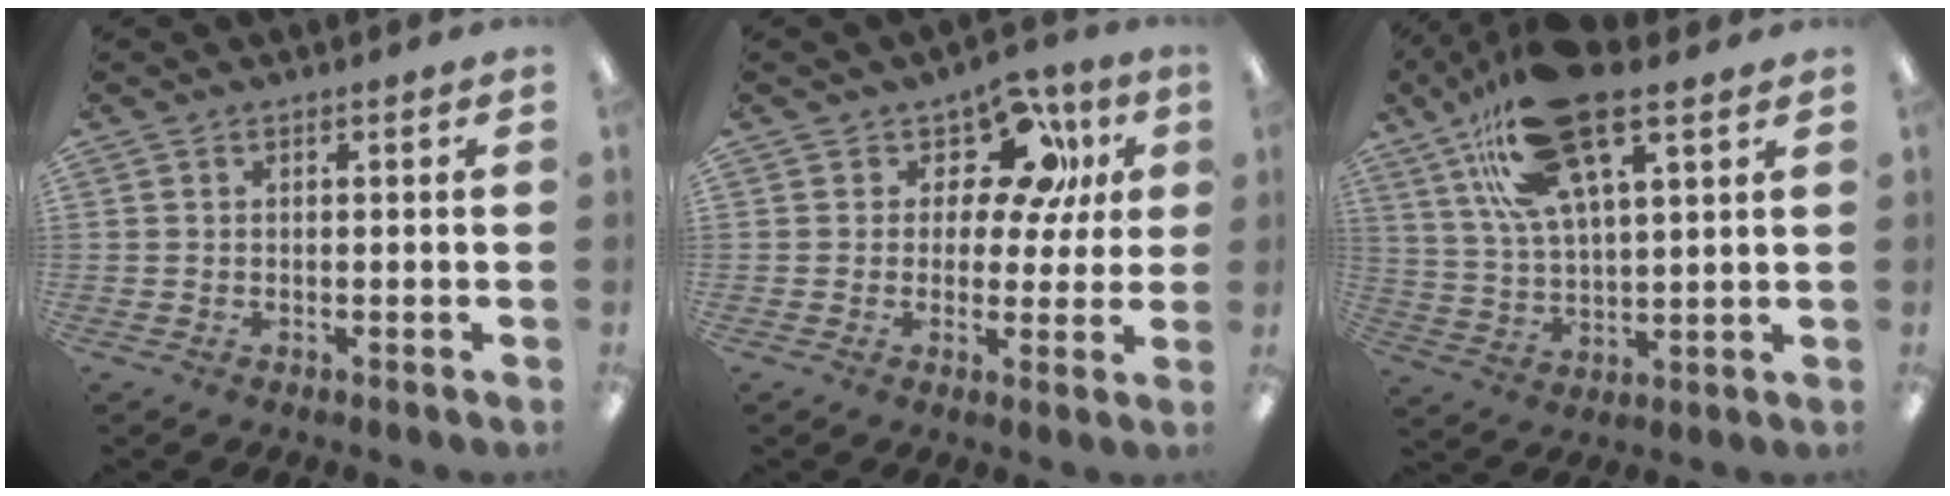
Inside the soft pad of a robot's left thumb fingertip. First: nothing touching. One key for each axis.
{"total": 10.9, "fx": 5.7, "fy": 7.1, "fz": 6.0, "tx": -0.104, "ty": -0.022, "tz": 0.106}
{"total": 20.4, "fx": 12.7, "fy": 7.4, "fz": 14.1, "tx": -0.255, "ty": -0.041, "tz": 0.220}